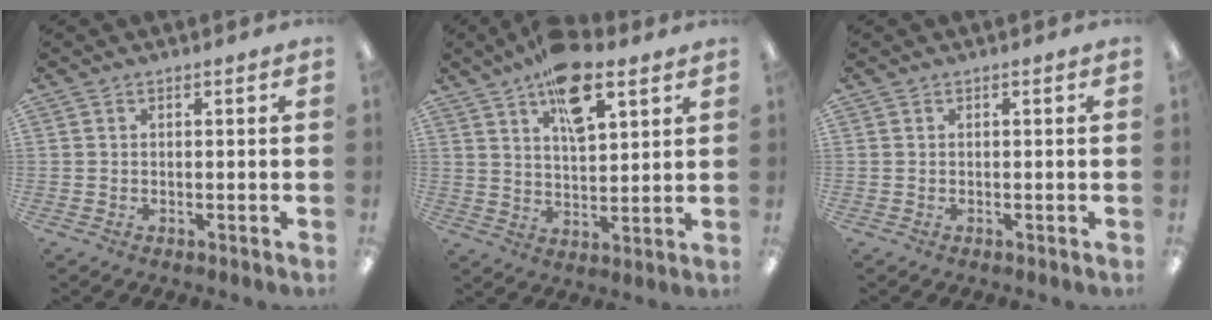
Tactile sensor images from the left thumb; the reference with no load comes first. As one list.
[{"total": 13.4, "force": [8.3, 6.0, 8.6], "torque": [-0.136, -0.028, 0.145]}, {"total": 0.0}]